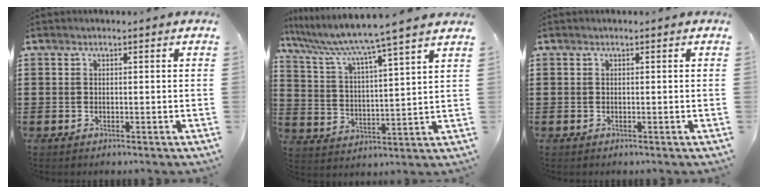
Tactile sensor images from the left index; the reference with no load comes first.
{"total": 6.8, "force": [6.0, -1.2, 3.1], "torque": [-0.088, -0.049, 0.092]}
{"total": 0.0}